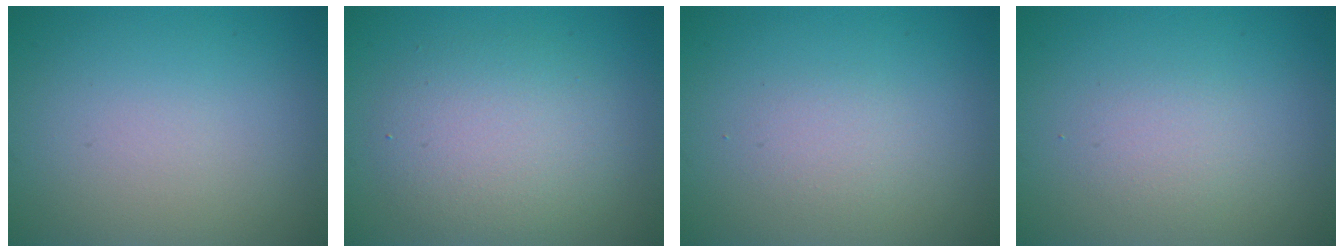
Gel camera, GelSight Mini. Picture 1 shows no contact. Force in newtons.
{"total": 4.5, "press": 4.5, "slide": 0.4}
{"total": 1.3, "press": 1.3, "slide": 0.0}
{"total": 1.4, "press": 1.4, "slide": 0.1}